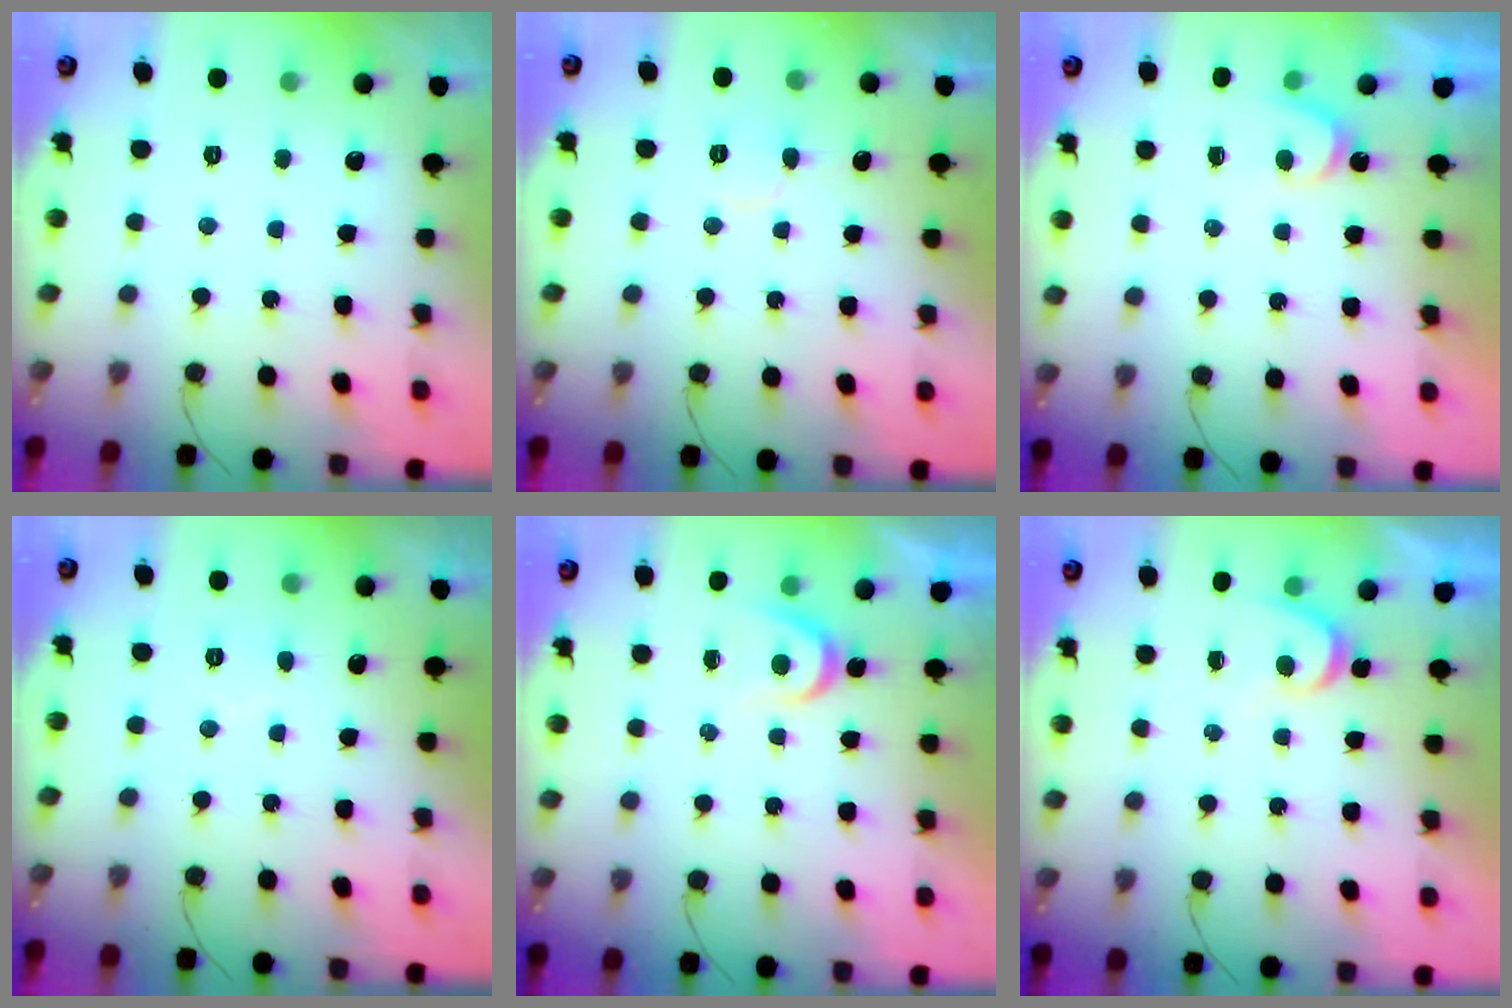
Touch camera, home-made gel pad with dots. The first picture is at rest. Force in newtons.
{"total": 5.7, "press": 5.6, "slide": 0.6}
{"total": 4.7, "press": 4.7, "slide": 0.2}
{"total": 3.7, "press": 3.7, "slide": 0.4}
{"total": 3.6, "press": 3.6, "slide": 0.4}
{"total": 4.0, "press": 3.9, "slide": 0.5}